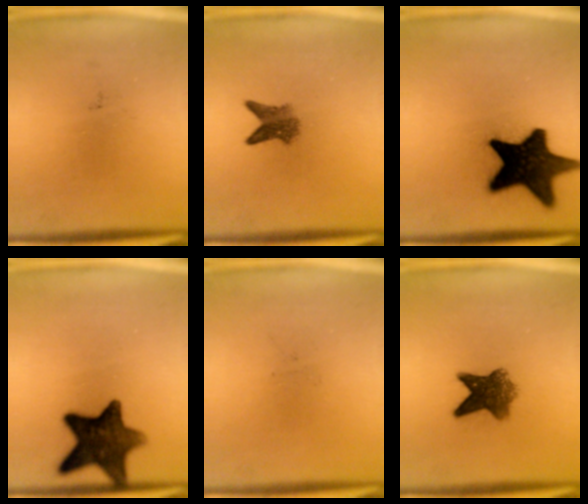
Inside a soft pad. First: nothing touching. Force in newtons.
{"total": 3.6}
{"total": 18.9}
{"total": 12.7}
{"total": 0.0}
{"total": 6.8}